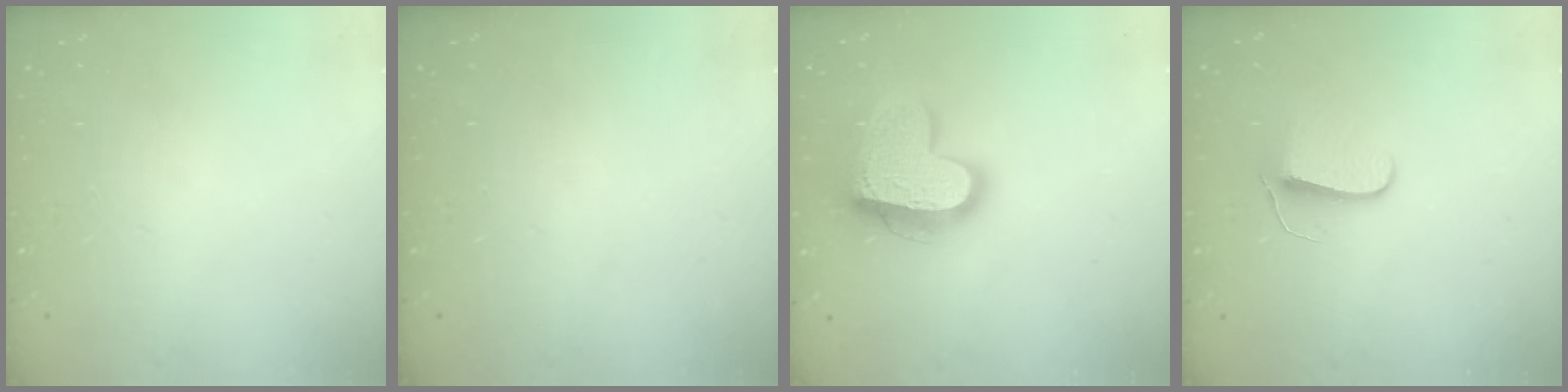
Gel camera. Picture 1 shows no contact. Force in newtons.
{"total": 0.0}
{"total": 18.7, "press": 18.6, "slide": 1.6}
{"total": 7.3, "press": 7.2, "slide": 0.6}